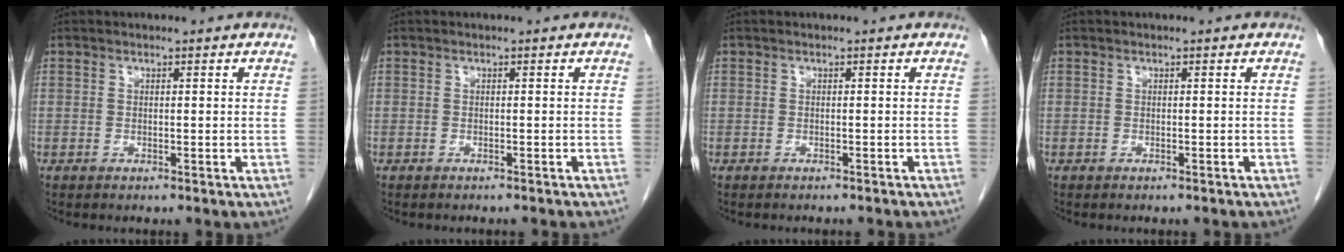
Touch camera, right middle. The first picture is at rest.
{"total": 2.6, "force": [-2.5, 0.3, 0.8], "torque": [-0.015, -0.006, -0.029]}
{"total": 3.0, "force": [-2.8, 0.4, 0.8], "torque": [-0.015, -0.008, -0.033]}
{"total": 1.2, "force": [-1.2, 0.1, 0.4], "torque": [-0.009, -0.002, -0.016]}